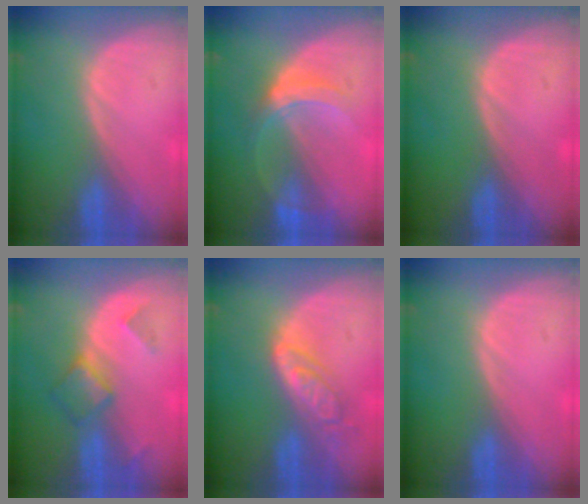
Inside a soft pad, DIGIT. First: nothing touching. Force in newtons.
{"total": 5.4, "press": 5.0, "slide": 2.0}
{"total": 0.0}
{"total": 4.6, "press": 4.6, "slide": 0.9}
{"total": 6.2, "press": 5.5, "slide": 2.8}
{"total": 0.0}